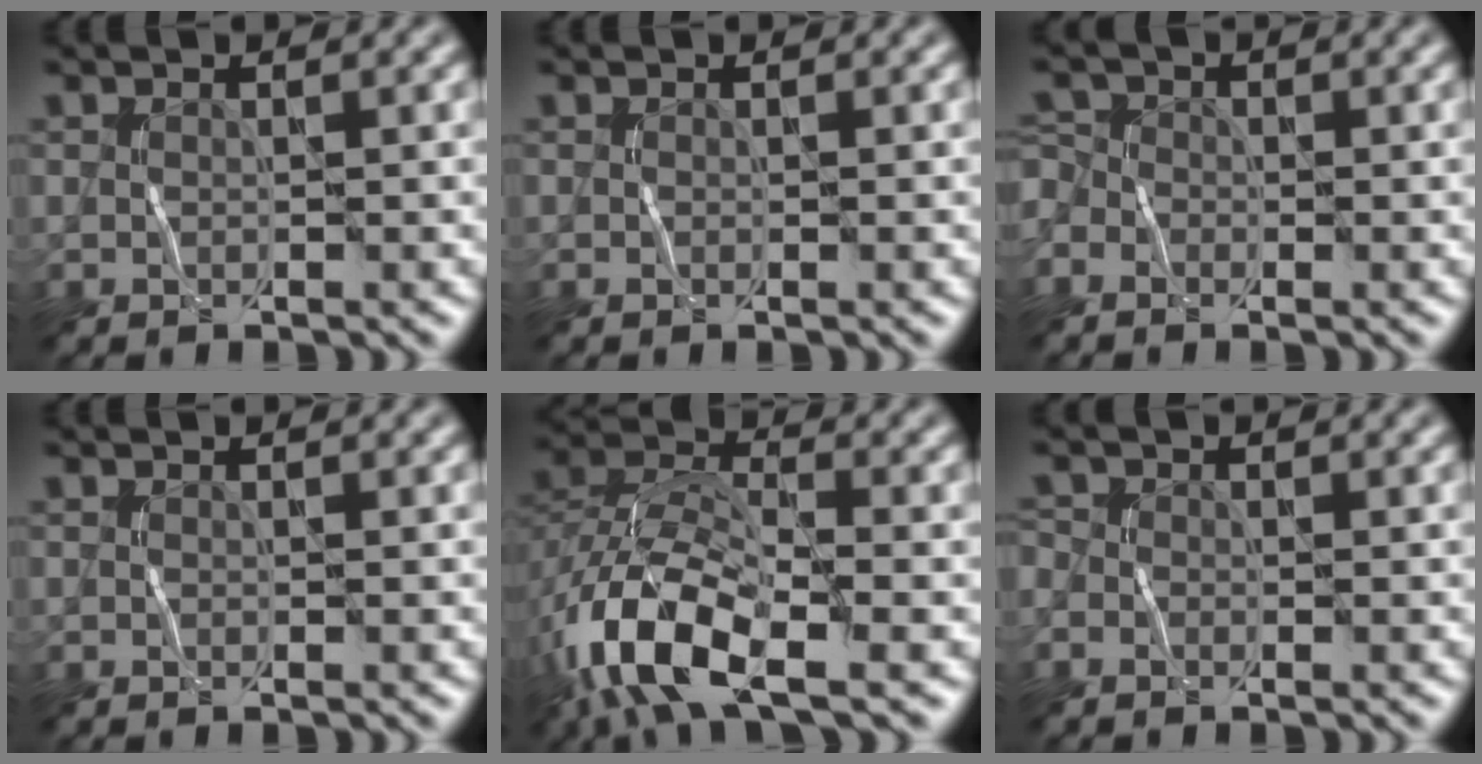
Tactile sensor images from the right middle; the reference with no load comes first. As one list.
[{"total": 0.0}, {"total": 2.5, "force": [-1.1, 1.9, 1.2], "torque": [-0.028, 0.005, -0.024]}, {"total": 0.0}, {"total": 9.6, "force": [-4.7, 4.2, 7.3], "torque": [-0.151, 0.003, -0.097]}, {"total": 1.1, "force": [-0.5, 0.8, 0.6], "torque": [-0.013, -0.001, -0.007]}]